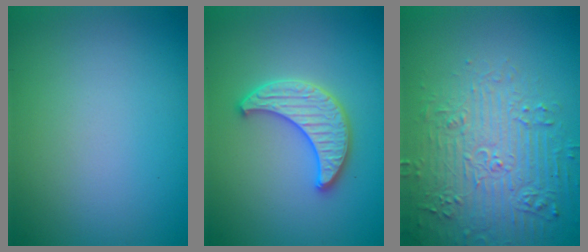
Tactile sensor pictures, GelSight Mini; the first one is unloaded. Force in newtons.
{"total": 3.8, "press": 3.6, "slide": 1.0}
{"total": 5.2, "press": 5.1, "slide": 1.3}